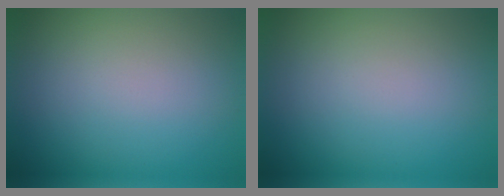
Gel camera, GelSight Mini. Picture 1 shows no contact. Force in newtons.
{"total": 0.0}